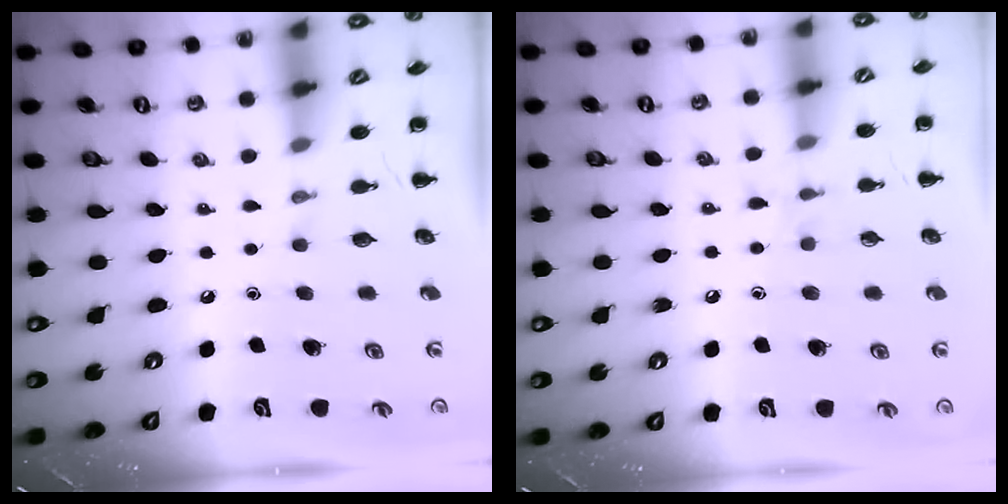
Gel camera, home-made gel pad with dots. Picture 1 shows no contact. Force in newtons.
{"total": 6.5, "press": 6.1, "slide": 2.4}